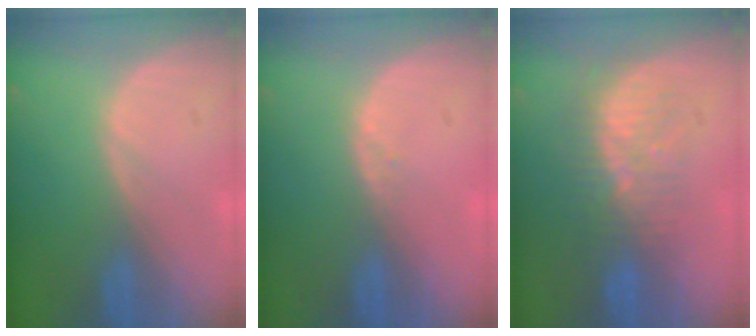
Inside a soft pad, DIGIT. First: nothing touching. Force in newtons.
{"total": 0.7, "press": 0.5, "slide": 0.5}
{"total": 7.7, "press": 7.2, "slide": 2.6}